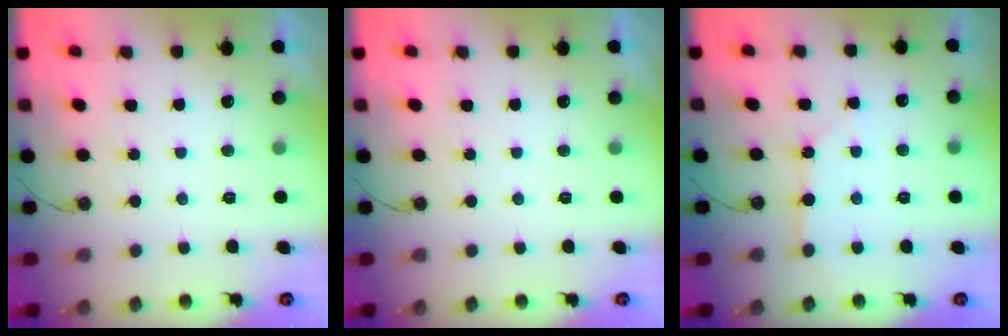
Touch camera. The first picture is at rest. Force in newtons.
{"total": 0.0}
{"total": 3.3, "press": 3.3, "slide": 0.4}